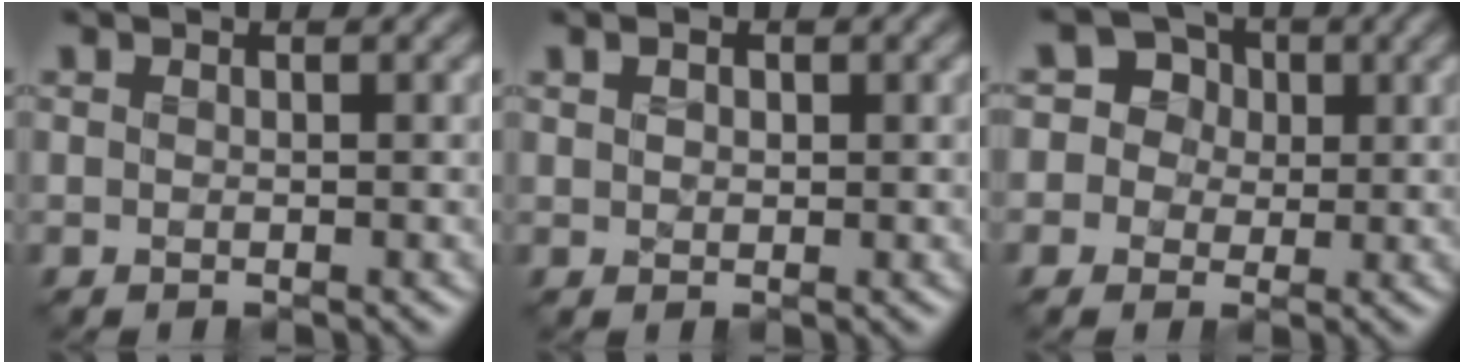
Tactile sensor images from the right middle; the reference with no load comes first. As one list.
[{"total": 1.7, "force": [0.8, 1.2, 0.9], "torque": [-0.022, 0.008, 0.005]}, {"total": 6.1, "force": [2.3, 5.1, 2.4], "torque": [-0.040, 0.021, 0.011]}]